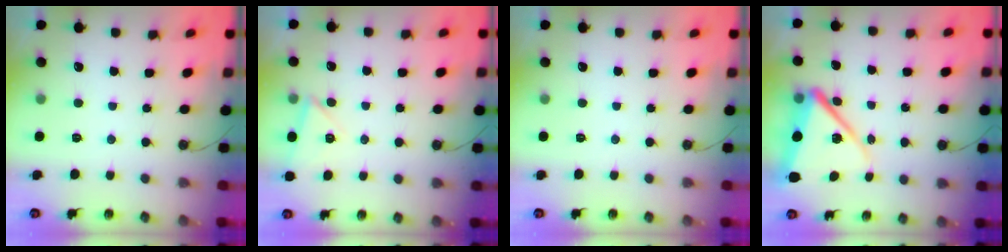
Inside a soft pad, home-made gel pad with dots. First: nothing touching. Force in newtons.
{"total": 4.2, "press": 4.0, "slide": 1.5}
{"total": 0.0}
{"total": 12.5, "press": 12.5, "slide": 1.4}